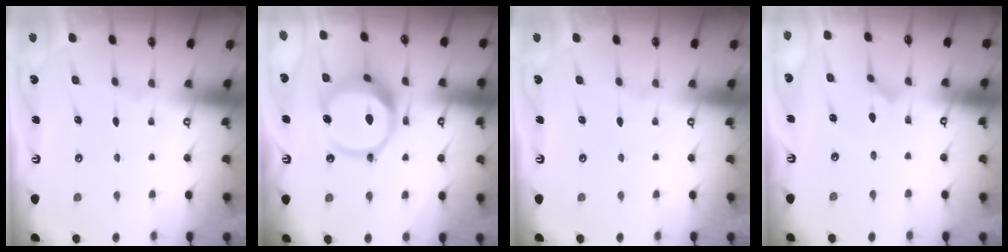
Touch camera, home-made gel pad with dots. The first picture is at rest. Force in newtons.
{"total": 15.9, "press": 15.7, "slide": 2.2}
{"total": 0.0}
{"total": 2.4, "press": 2.4, "slide": 0.2}